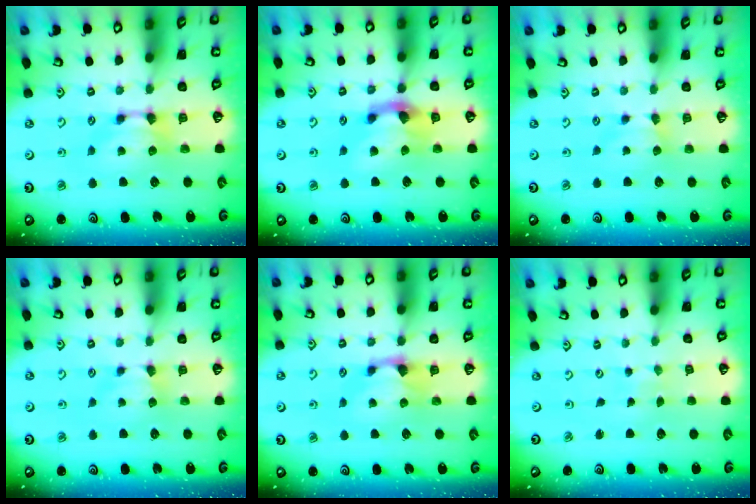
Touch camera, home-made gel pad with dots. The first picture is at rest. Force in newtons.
{"total": 2.8, "press": 2.3, "slide": 1.7}
{"total": 2.0, "press": 2.0, "slide": 0.5}
{"total": 1.4, "press": 1.4, "slide": 0.3}
{"total": 0.6, "press": 0.2, "slide": 0.5}
{"total": 5.8, "press": 5.8, "slide": 0.3}